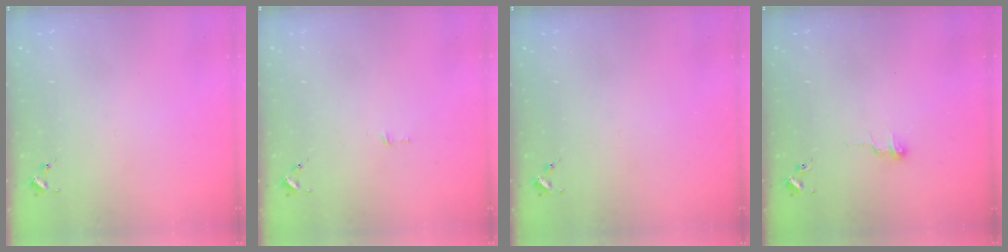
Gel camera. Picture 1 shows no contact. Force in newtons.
{"total": 2.4, "press": 2.4, "slide": 0.2}
{"total": 0.0}
{"total": 4.7, "press": 4.7, "slide": 0.4}